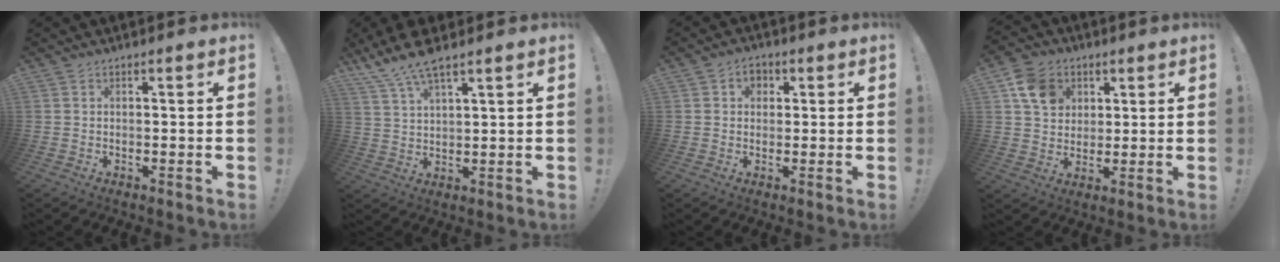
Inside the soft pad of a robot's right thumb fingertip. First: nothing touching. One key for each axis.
{"total": 8.2, "fx": 6.5, "fy": 1.8, "fz": 4.7, "tx": -0.101, "ty": -0.027, "tz": 0.123}
{"total": 4.2, "fx": 1.2, "fy": 3.5, "fz": 2.0, "tx": -0.021, "ty": 0.000, "tz": 0.020}
{"total": 11.2, "fx": 4.7, "fy": 9.1, "fz": 4.5, "tx": -0.068, "ty": -0.010, "tz": 0.097}